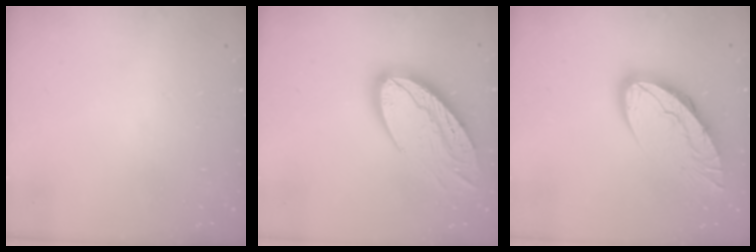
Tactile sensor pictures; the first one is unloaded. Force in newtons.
{"total": 19.1, "press": 19.1, "slide": 1.4}
{"total": 12.3, "press": 12.2, "slide": 1.1}